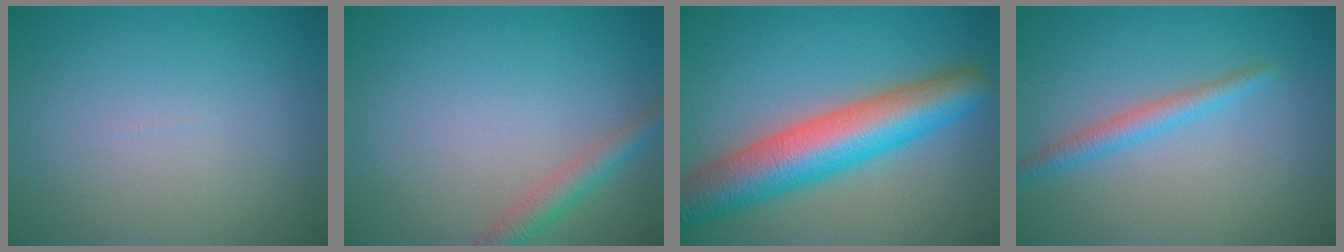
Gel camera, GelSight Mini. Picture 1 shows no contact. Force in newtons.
{"total": 2.4, "press": 2.4, "slide": 0.1}
{"total": 9.3, "press": 9.3, "slide": 0.6}
{"total": 2.2, "press": 2.2, "slide": 0.0}